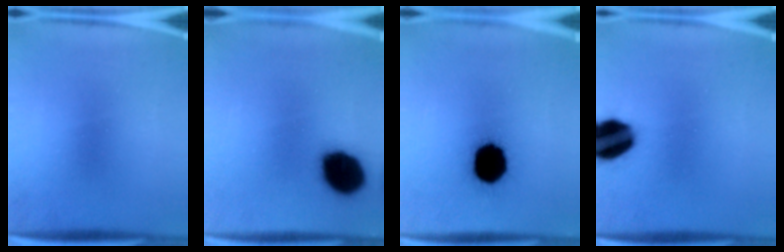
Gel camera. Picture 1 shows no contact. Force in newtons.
{"total": 15.5}
{"total": 17.4}
{"total": 14.3}